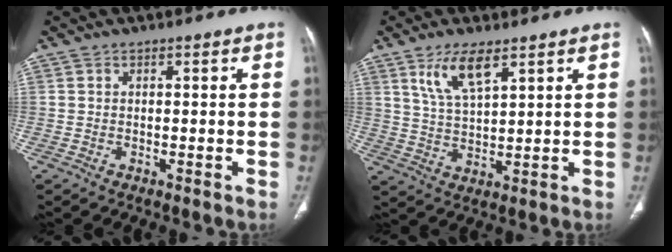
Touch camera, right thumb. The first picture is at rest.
{"total": 7.7, "force": [4.6, 2.5, 5.7], "torque": [-0.110, -0.023, 0.095]}